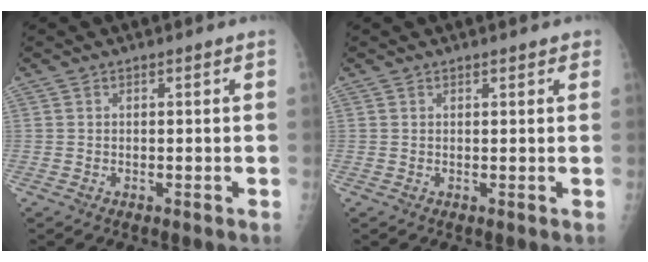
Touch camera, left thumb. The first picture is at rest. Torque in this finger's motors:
{"motor_torque": [-0.59, -0.03, -0.22, -0.15, 0.03]}